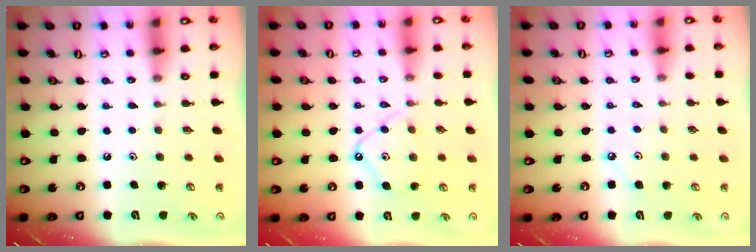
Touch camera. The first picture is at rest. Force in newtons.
{"total": 11.2, "press": 11.1, "slide": 1.1}
{"total": 1.7, "press": 1.7, "slide": 0.3}